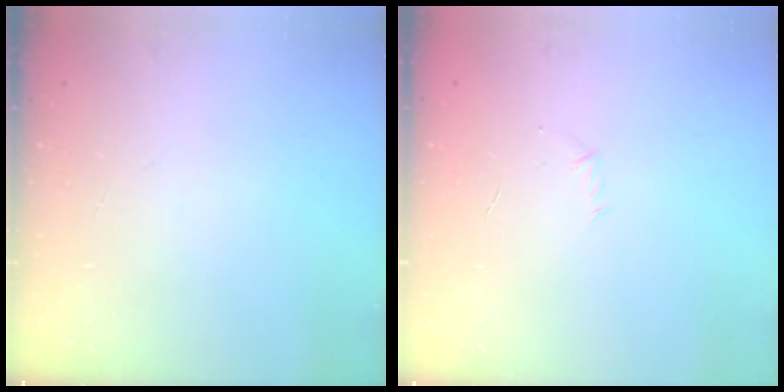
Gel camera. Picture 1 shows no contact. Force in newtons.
{"total": 2.9, "press": 2.8, "slide": 0.7}